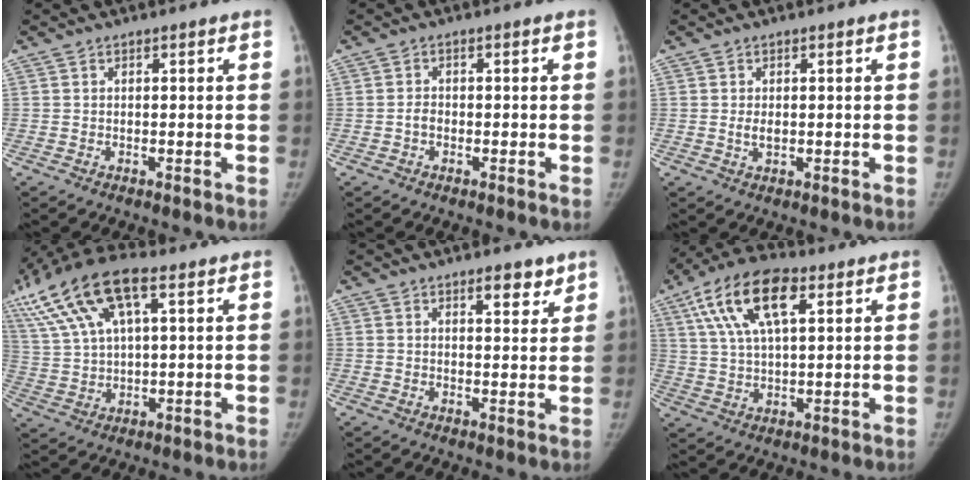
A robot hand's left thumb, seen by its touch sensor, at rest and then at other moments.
{"total": 1.6, "force": [-0.6, 1.2, 1.0], "torque": [-0.010, 0.009, -0.015]}
{"total": 2.1, "force": [0.0, 1.2, 1.7], "torque": [-0.027, -0.001, 0.000]}
{"total": 19.0, "force": [8.8, 8.1, 14.8], "torque": [-0.317, 0.020, 0.165]}
{"total": 4.3, "force": [3.0, 1.7, 2.6], "torque": [-0.016, -0.019, 0.042]}
{"total": 15.5, "force": [6.4, 6.8, 12.3], "torque": [-0.222, 0.009, 0.111]}